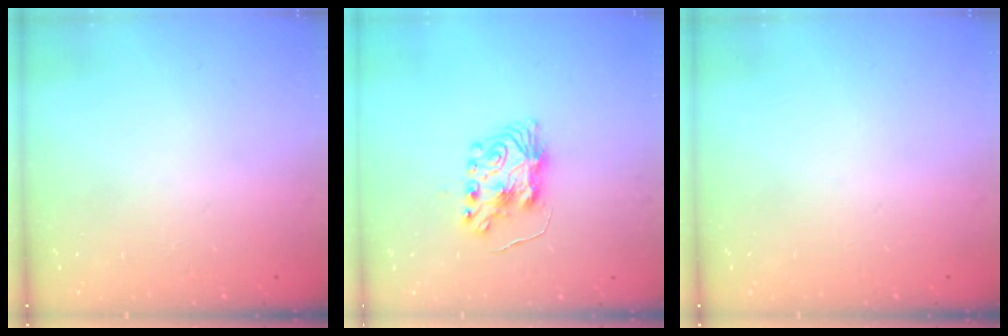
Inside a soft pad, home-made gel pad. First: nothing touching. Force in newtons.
{"total": 8.8, "press": 8.8, "slide": 0.6}
{"total": 0.0}